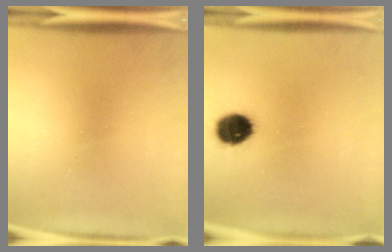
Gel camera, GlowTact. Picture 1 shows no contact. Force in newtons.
{"total": 8.7}